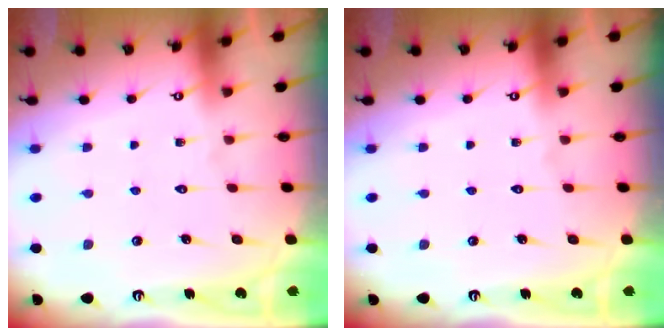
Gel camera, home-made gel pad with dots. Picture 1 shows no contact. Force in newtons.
{"total": 0.0}